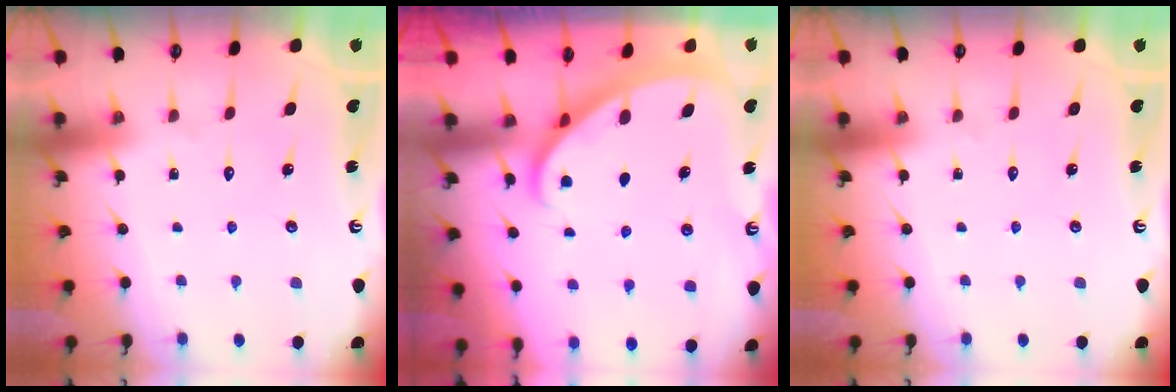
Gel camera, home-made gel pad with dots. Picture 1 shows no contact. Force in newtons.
{"total": 1.9, "press": 1.9, "slide": 0.1}
{"total": 0.0}